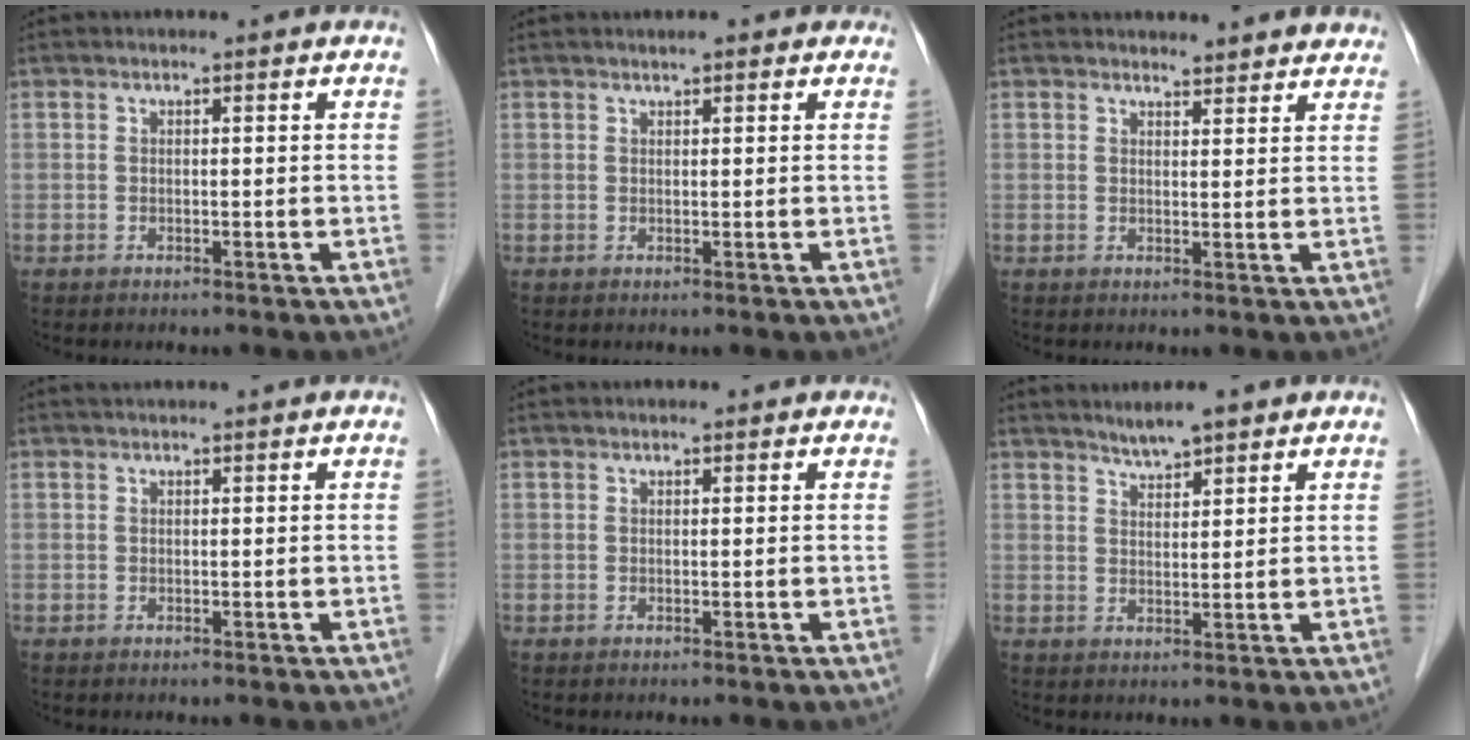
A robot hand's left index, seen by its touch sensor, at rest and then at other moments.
{"total": 1.8, "force": [1.4, 0.6, 0.9], "torque": [-0.014, 0.011, 0.018]}
{"total": 5.3, "force": [5.1, 1.3, 0.4], "torque": [0.001, 0.000, 0.044]}
{"total": 1.1, "force": [1.0, 0.0, 0.3], "torque": [-0.008, 0.017, 0.023]}
{"total": 1.1, "force": [0.9, 0.6, 0.3], "torque": [-0.008, 0.011, 0.012]}
{"total": 4.1, "force": [3.5, 0.7, 2.1], "torque": [-0.040, 0.009, 0.060]}